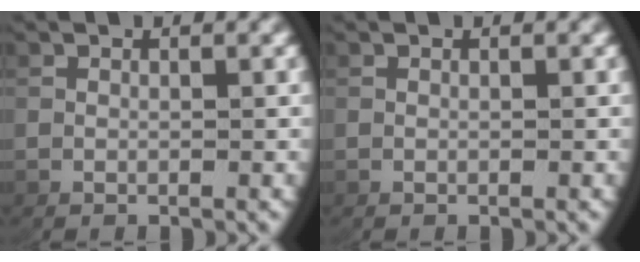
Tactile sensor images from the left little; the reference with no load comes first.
{"total": 0.0}